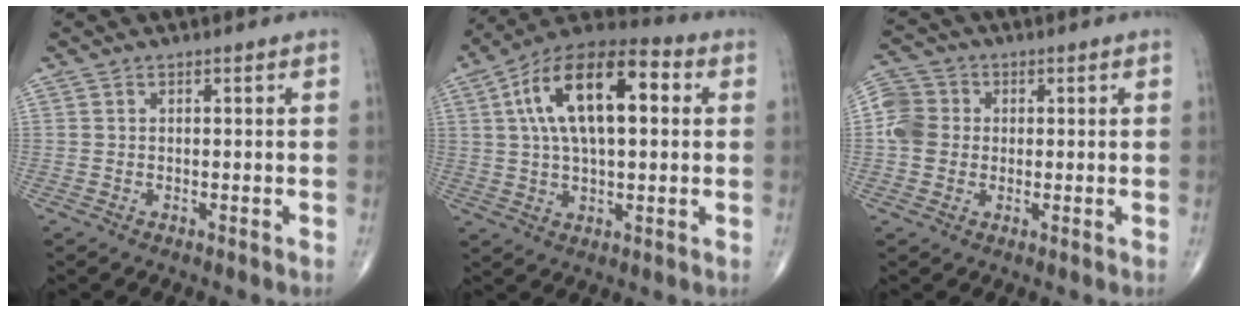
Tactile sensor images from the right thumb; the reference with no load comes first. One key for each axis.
{"total": 18.8, "fx": 4.1, "fy": 8.9, "fz": 16.1, "tx": -0.264, "ty": 0.027, "tz": 0.057}
{"total": 6.5, "fx": 0.1, "fy": 5.9, "fz": 2.8, "tx": -0.045, "ty": 0.014, "tz": -0.008}